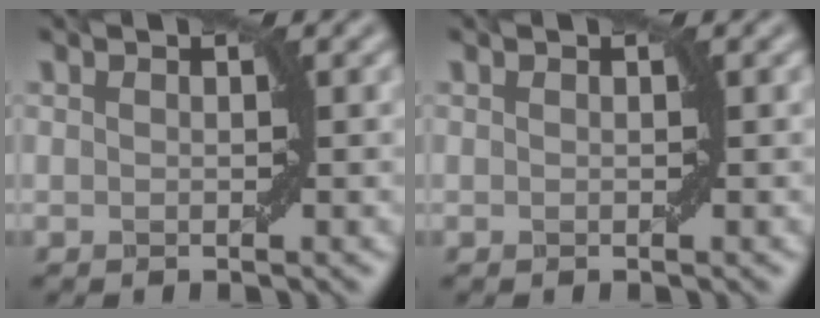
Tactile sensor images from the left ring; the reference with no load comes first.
{"total": 0.0}